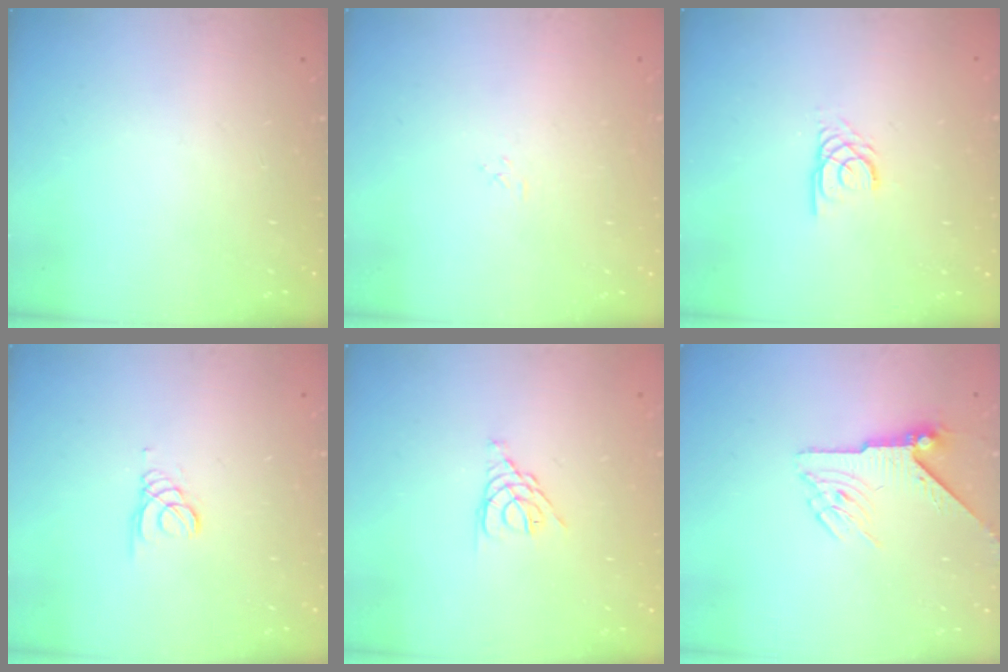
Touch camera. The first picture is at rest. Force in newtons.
{"total": 2.9, "press": 2.9, "slide": 0.3}
{"total": 2.4, "press": 2.4, "slide": 0.2}
{"total": 1.5, "press": 1.5, "slide": 0.1}
{"total": 3.3, "press": 3.2, "slide": 0.5}
{"total": 6.0, "press": 6.0, "slide": 0.7}